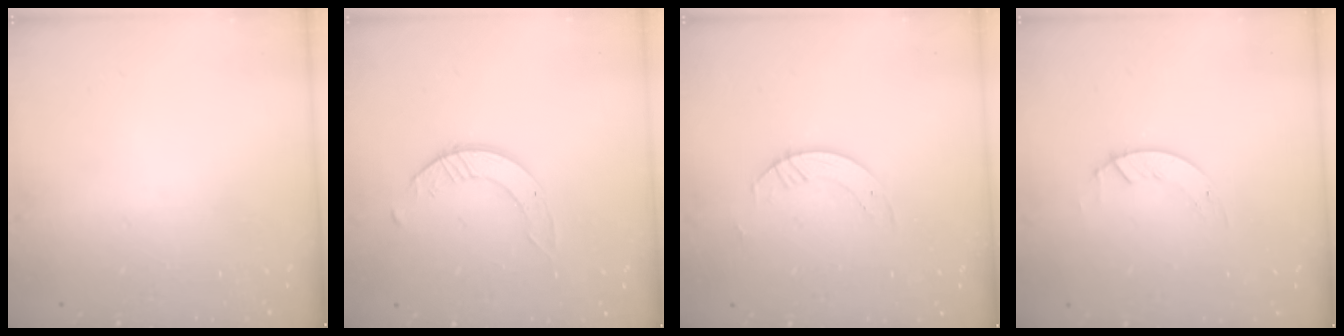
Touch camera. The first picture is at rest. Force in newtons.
{"total": 4.0, "press": 4.0, "slide": 0.1}
{"total": 3.2, "press": 3.1, "slide": 0.3}
{"total": 1.3, "press": 1.3, "slide": 0.2}